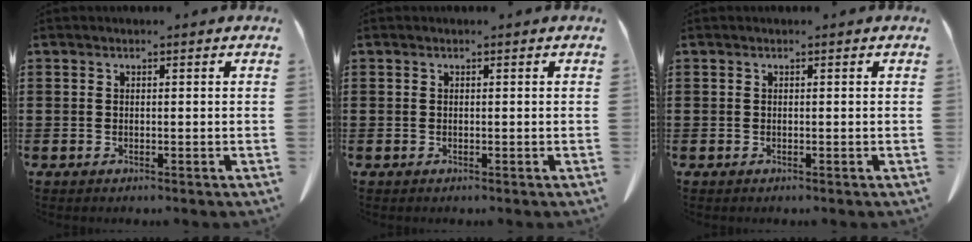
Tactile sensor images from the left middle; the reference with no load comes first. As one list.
[{"total": 0.0}, {"total": 0.0}]